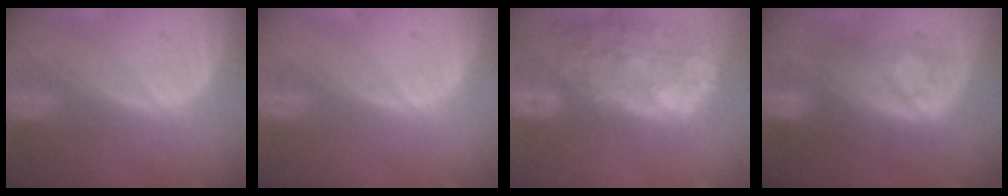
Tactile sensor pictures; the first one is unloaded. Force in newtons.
{"total": 0.0}
{"total": 14.1, "press": 11.6, "slide": 8.0}
{"total": 8.3, "press": 8.3, "slide": 0.9}